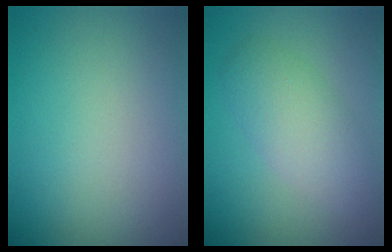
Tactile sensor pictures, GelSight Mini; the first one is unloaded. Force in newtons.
{"total": 3.9, "press": 3.9, "slide": 0.2}